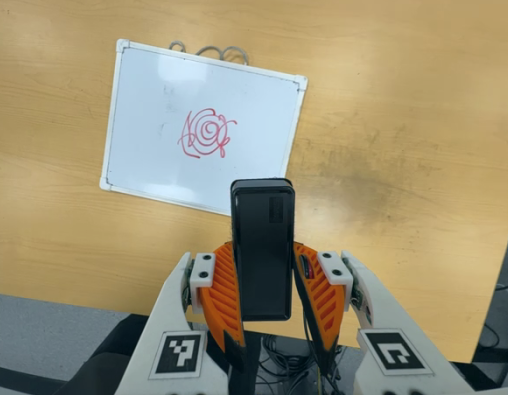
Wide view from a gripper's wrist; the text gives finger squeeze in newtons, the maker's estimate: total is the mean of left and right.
{"total": 4.3, "left": 3.3, "right": 5.3}